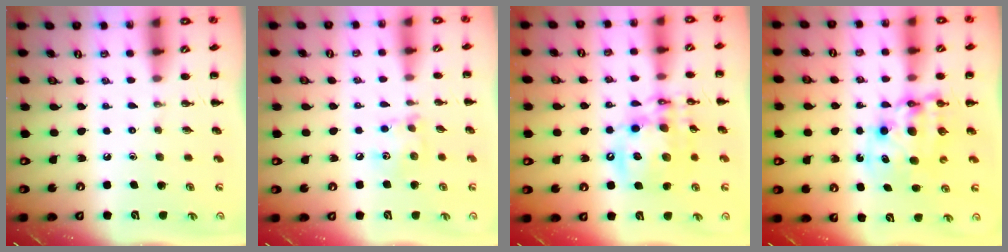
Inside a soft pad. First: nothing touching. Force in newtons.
{"total": 6.4, "press": 6.4, "slide": 0.3}
{"total": 16.4, "press": 16.0, "slide": 3.5}
{"total": 9.8, "press": 9.3, "slide": 3.1}